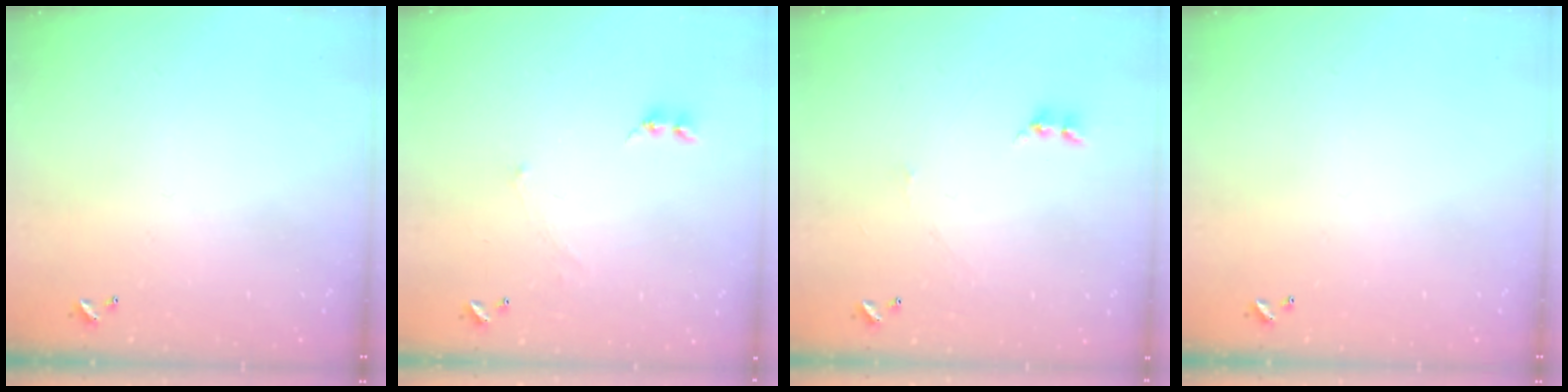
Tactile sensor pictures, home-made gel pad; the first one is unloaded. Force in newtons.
{"total": 0.6, "press": 0.3, "slide": 0.5}
{"total": 0.9, "press": 0.8, "slide": 0.4}
{"total": 0.0}